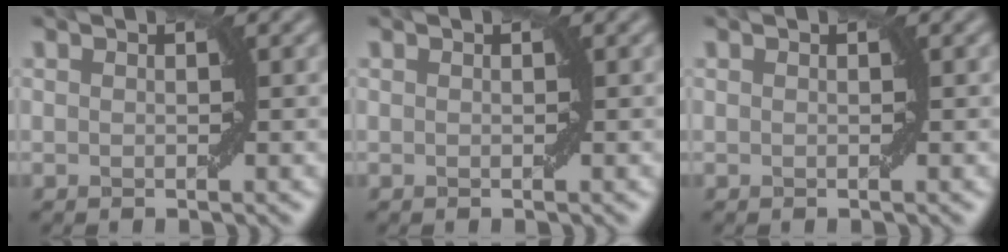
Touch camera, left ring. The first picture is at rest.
{"total": 0.0}
{"total": 0.0}